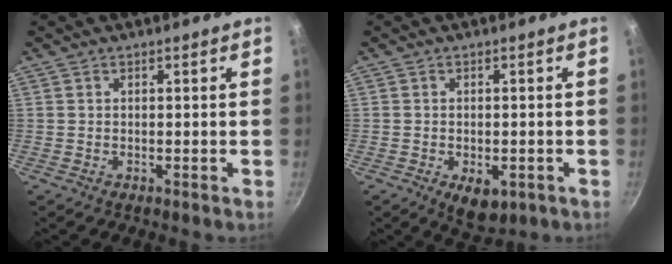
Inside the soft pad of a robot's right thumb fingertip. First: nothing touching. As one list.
[{"total": 5.9, "force": [-2.1, 3.4, 4.4], "torque": [-0.049, 0.002, -0.019]}]